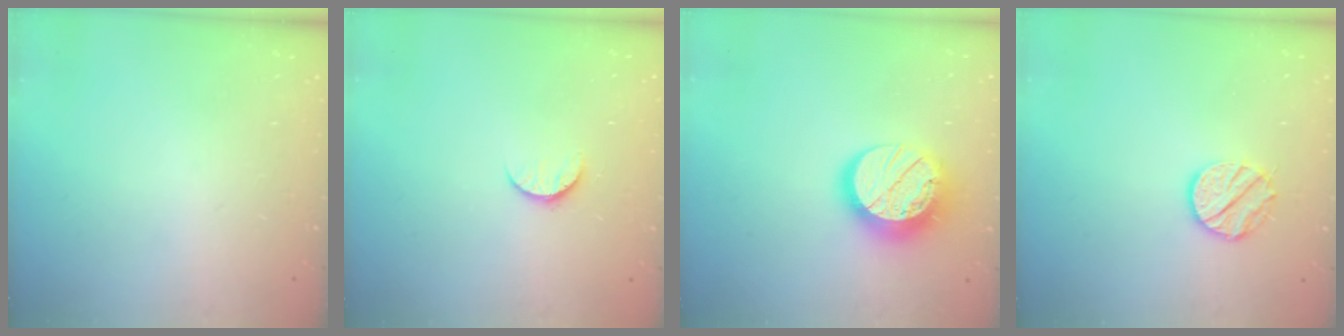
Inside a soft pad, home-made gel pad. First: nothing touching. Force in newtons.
{"total": 5.5, "press": 5.5, "slide": 0.4}
{"total": 15.3, "press": 15.2, "slide": 1.2}
{"total": 10.1, "press": 10.1, "slide": 0.5}